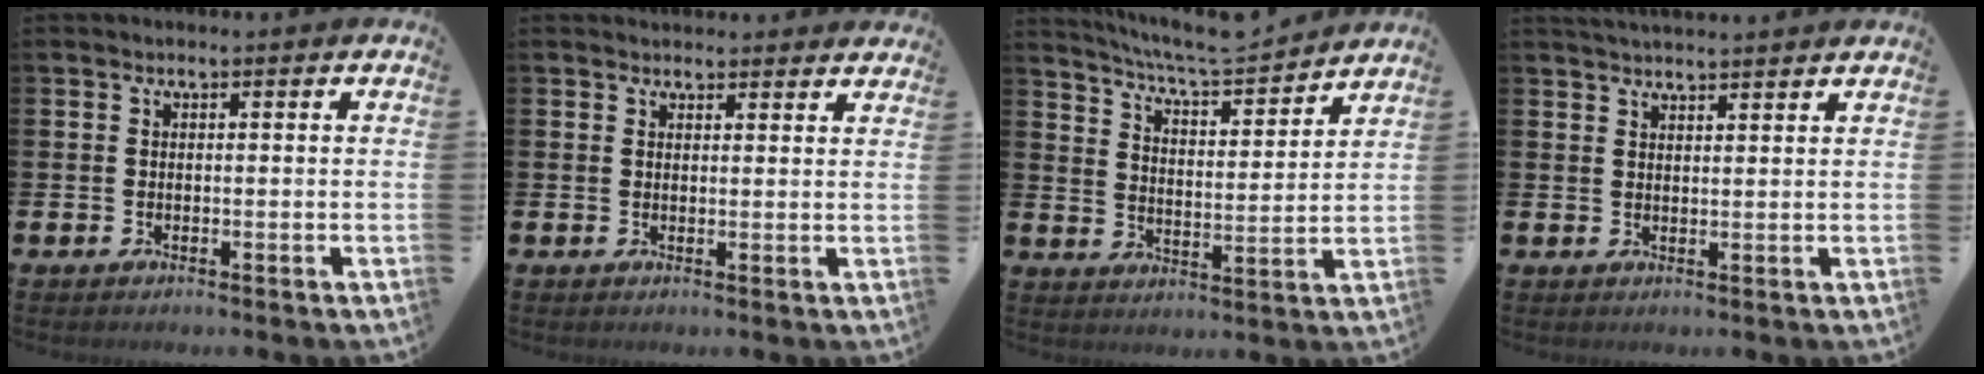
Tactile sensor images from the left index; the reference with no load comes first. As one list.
[{"total": 2.0, "force": [2.0, 0.4, -0.2], "torque": [0.014, -0.011, 0.034]}, {"total": 6.8, "force": [6.6, 0.4, 1.6], "torque": [-0.059, -0.051, 0.114]}, {"total": 2.8, "force": [2.8, -0.1, 0.1], "torque": [-0.002, -0.014, 0.049]}]